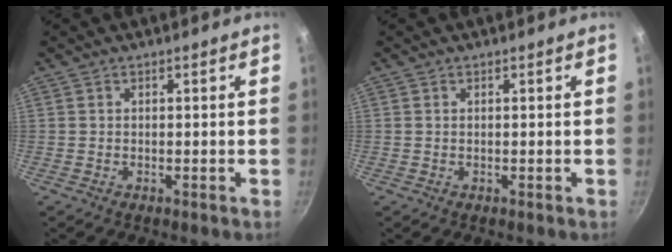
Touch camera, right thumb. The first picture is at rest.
{"total": 0.0}